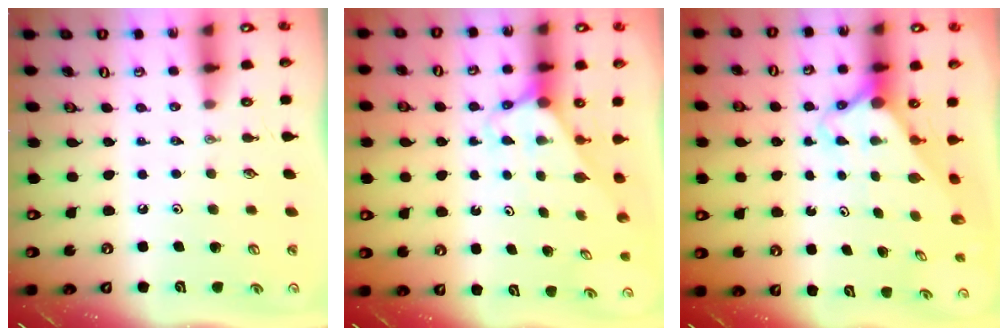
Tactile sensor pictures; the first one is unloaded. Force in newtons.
{"total": 2.7, "press": 2.7, "slide": 0.2}
{"total": 3.1, "press": 3.0, "slide": 0.3}